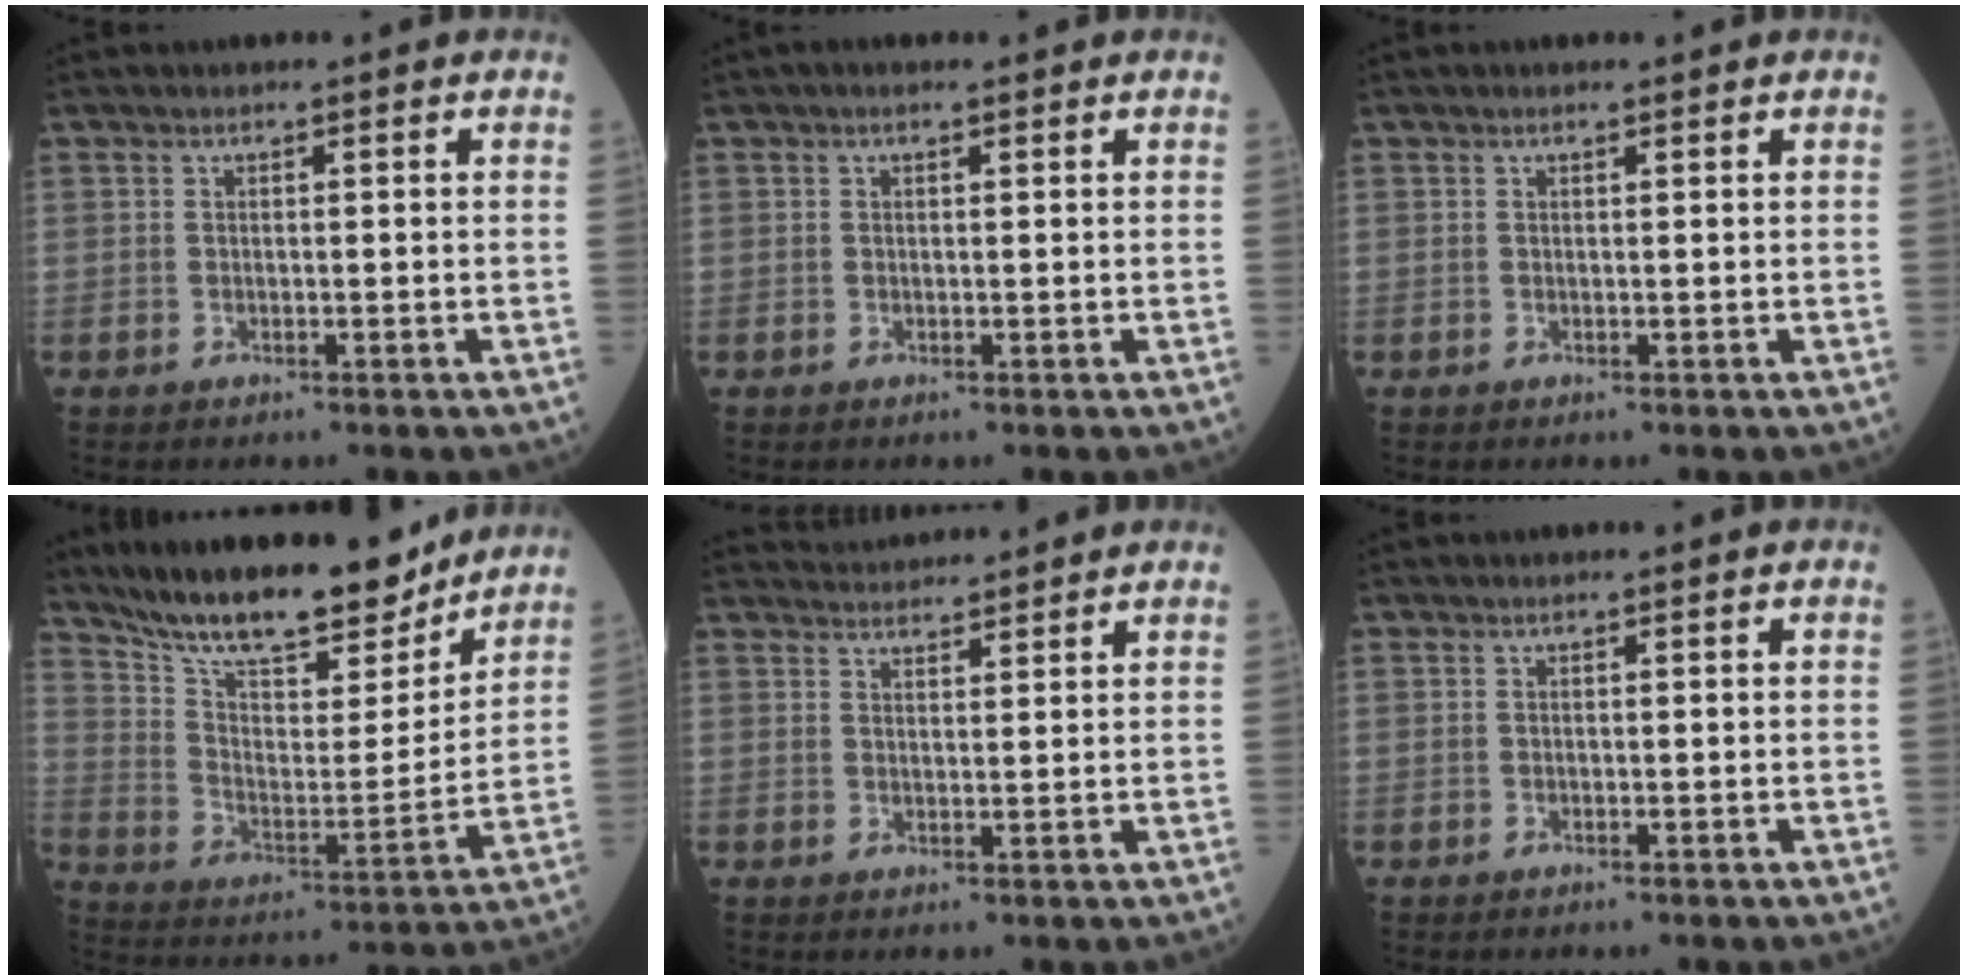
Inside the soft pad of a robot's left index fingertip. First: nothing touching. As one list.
[{"total": 1.4, "force": [0.8, 0.5, 1.0], "torque": [-0.024, 0.014, 0.011]}, {"total": 0.8, "force": [0.6, 0.2, 0.5], "torque": [-0.014, 0.007, 0.008]}, {"total": 20.4, "force": [17.6, 4.4, 9.3], "torque": [-0.159, -0.009, 0.283]}, {"total": 5.9, "force": [5.9, 0.2, 0.9], "torque": [-0.021, 0.032, 0.086]}, {"total": 0.0}]